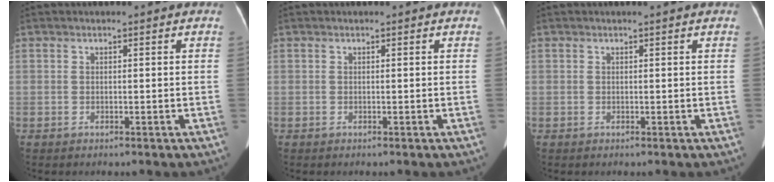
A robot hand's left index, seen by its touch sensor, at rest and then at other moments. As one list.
[{"total": 0.0}, {"total": 1.0, "force": [0.9, -0.1, 0.4], "torque": [-0.007, 0.006, 0.015]}]